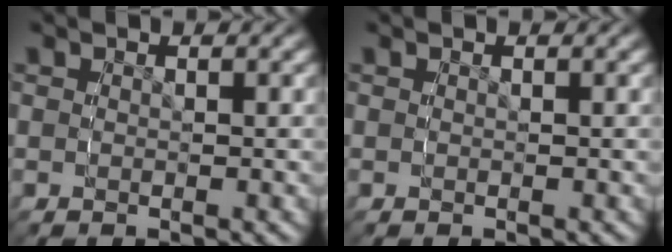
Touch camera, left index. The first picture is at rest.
{"total": 0.0}